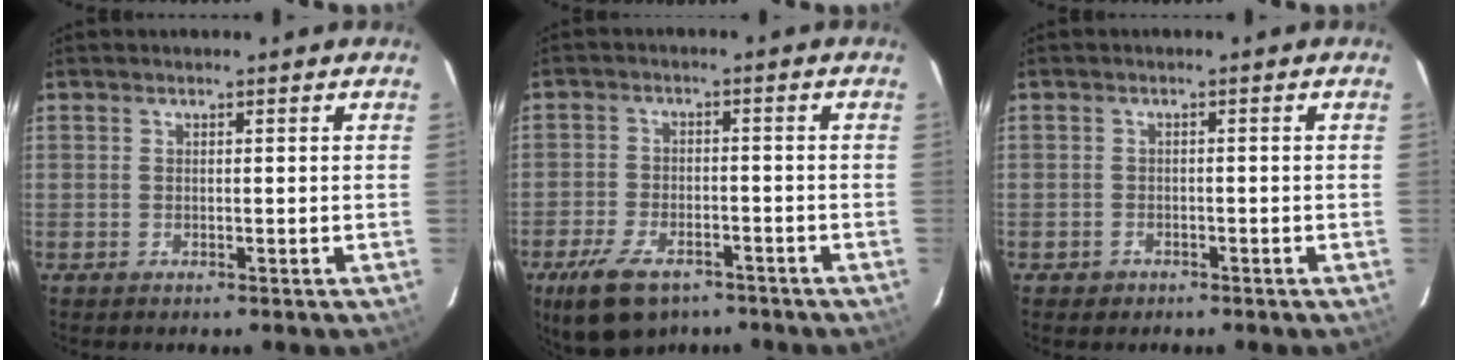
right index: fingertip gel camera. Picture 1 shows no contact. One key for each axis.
{"total": 11.4, "fx": -7.8, "fy": 5.5, "fz": 6.2, "tx": -0.146, "ty": -0.016, "tz": -0.135}
{"total": 2.1, "fx": -1.3, "fy": 1.7, "fz": 0.3, "tx": -0.010, "ty": 0.003, "tz": -0.016}